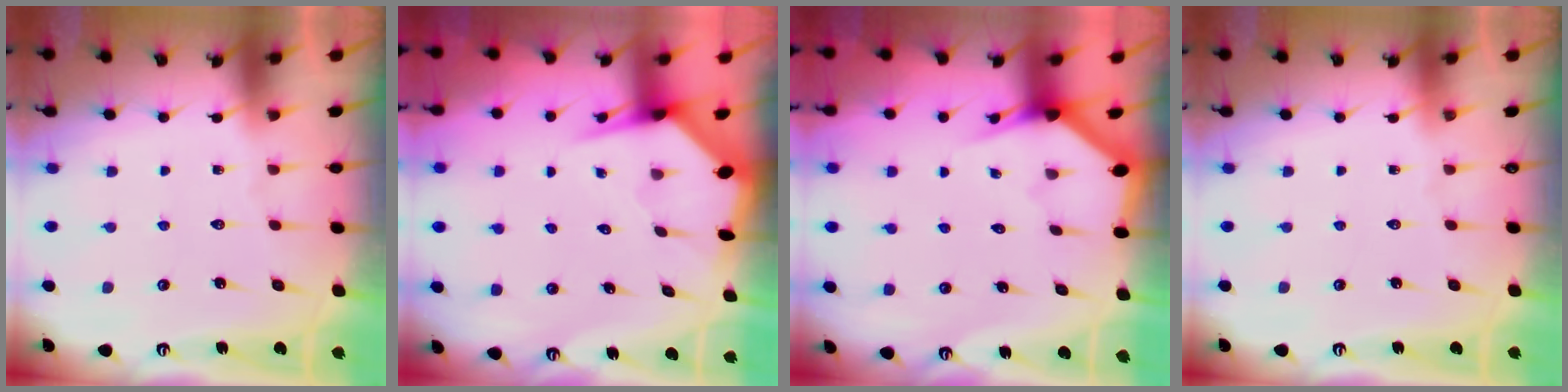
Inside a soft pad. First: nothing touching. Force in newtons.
{"total": 3.4, "press": 3.4, "slide": 0.5}
{"total": 3.1, "press": 3.1, "slide": 0.1}
{"total": 0.0}